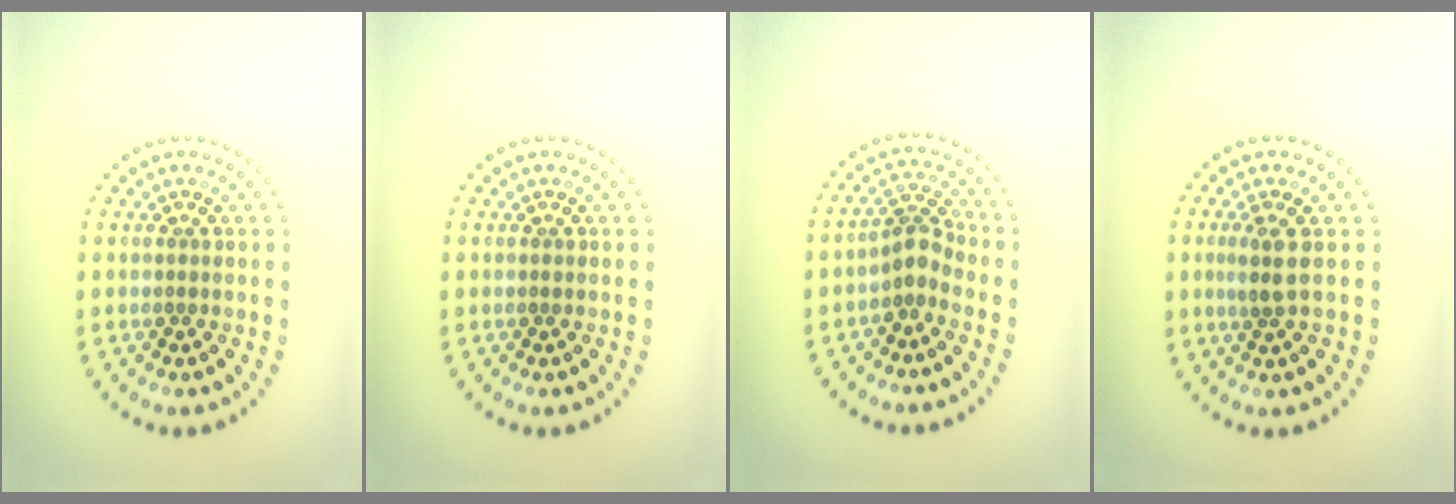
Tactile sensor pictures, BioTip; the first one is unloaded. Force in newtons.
{"total": 0.0}
{"total": 2.5, "press": 1.9, "slide": 1.6}
{"total": 2.0, "press": 1.6, "slide": 1.1}